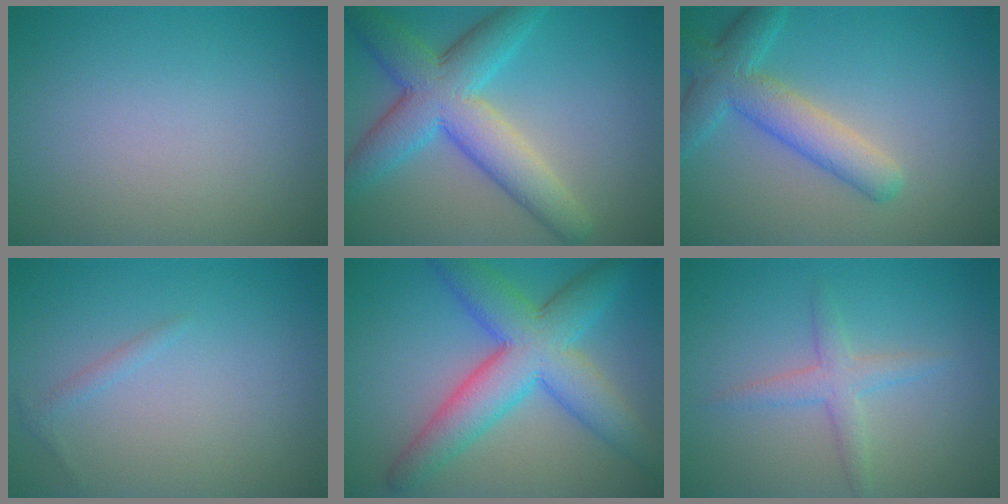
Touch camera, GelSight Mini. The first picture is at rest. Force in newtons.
{"total": 7.9, "press": 7.9, "slide": 0.2}
{"total": 5.1, "press": 5.1, "slide": 0.2}
{"total": 0.8, "press": 0.8, "slide": 0.0}
{"total": 8.7, "press": 8.7, "slide": 0.2}
{"total": 2.3, "press": 2.3, "slide": 0.1}